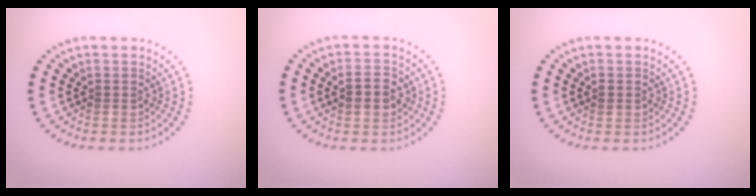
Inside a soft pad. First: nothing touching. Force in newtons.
{"total": 2.8, "press": 2.8, "slide": 0.1}
{"total": 0.7, "press": 0.7, "slide": 0.1}